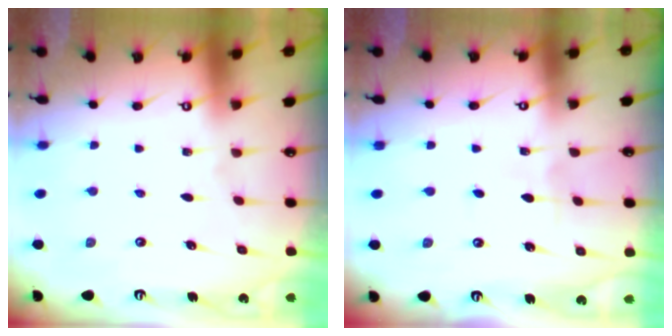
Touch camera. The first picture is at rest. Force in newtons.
{"total": 2.5, "press": 2.5, "slide": 0.4}